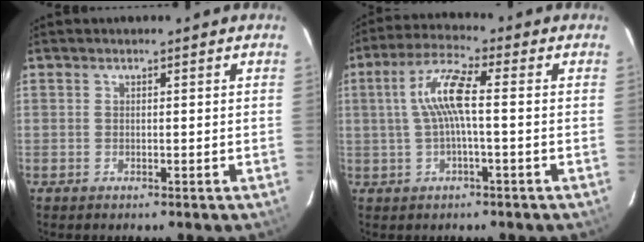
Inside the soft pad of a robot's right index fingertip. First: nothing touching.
{"total": 7.8, "force": [0.2, 1.2, 7.7], "torque": [-0.159, 0.013, 0.005]}